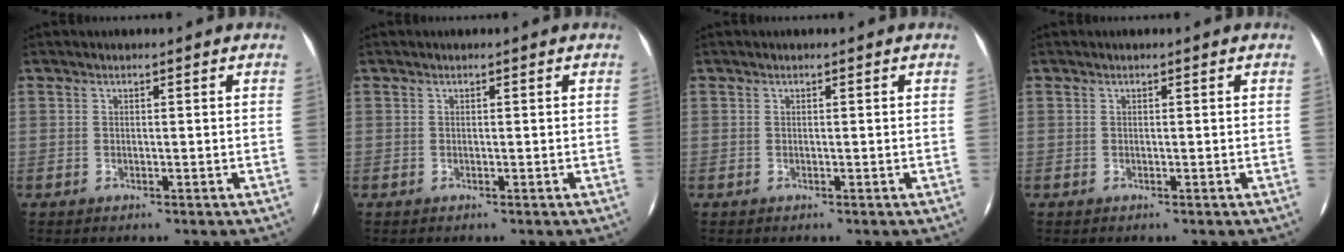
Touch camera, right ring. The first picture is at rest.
{"total": 0.0}
{"total": 0.0}
{"total": 0.0}